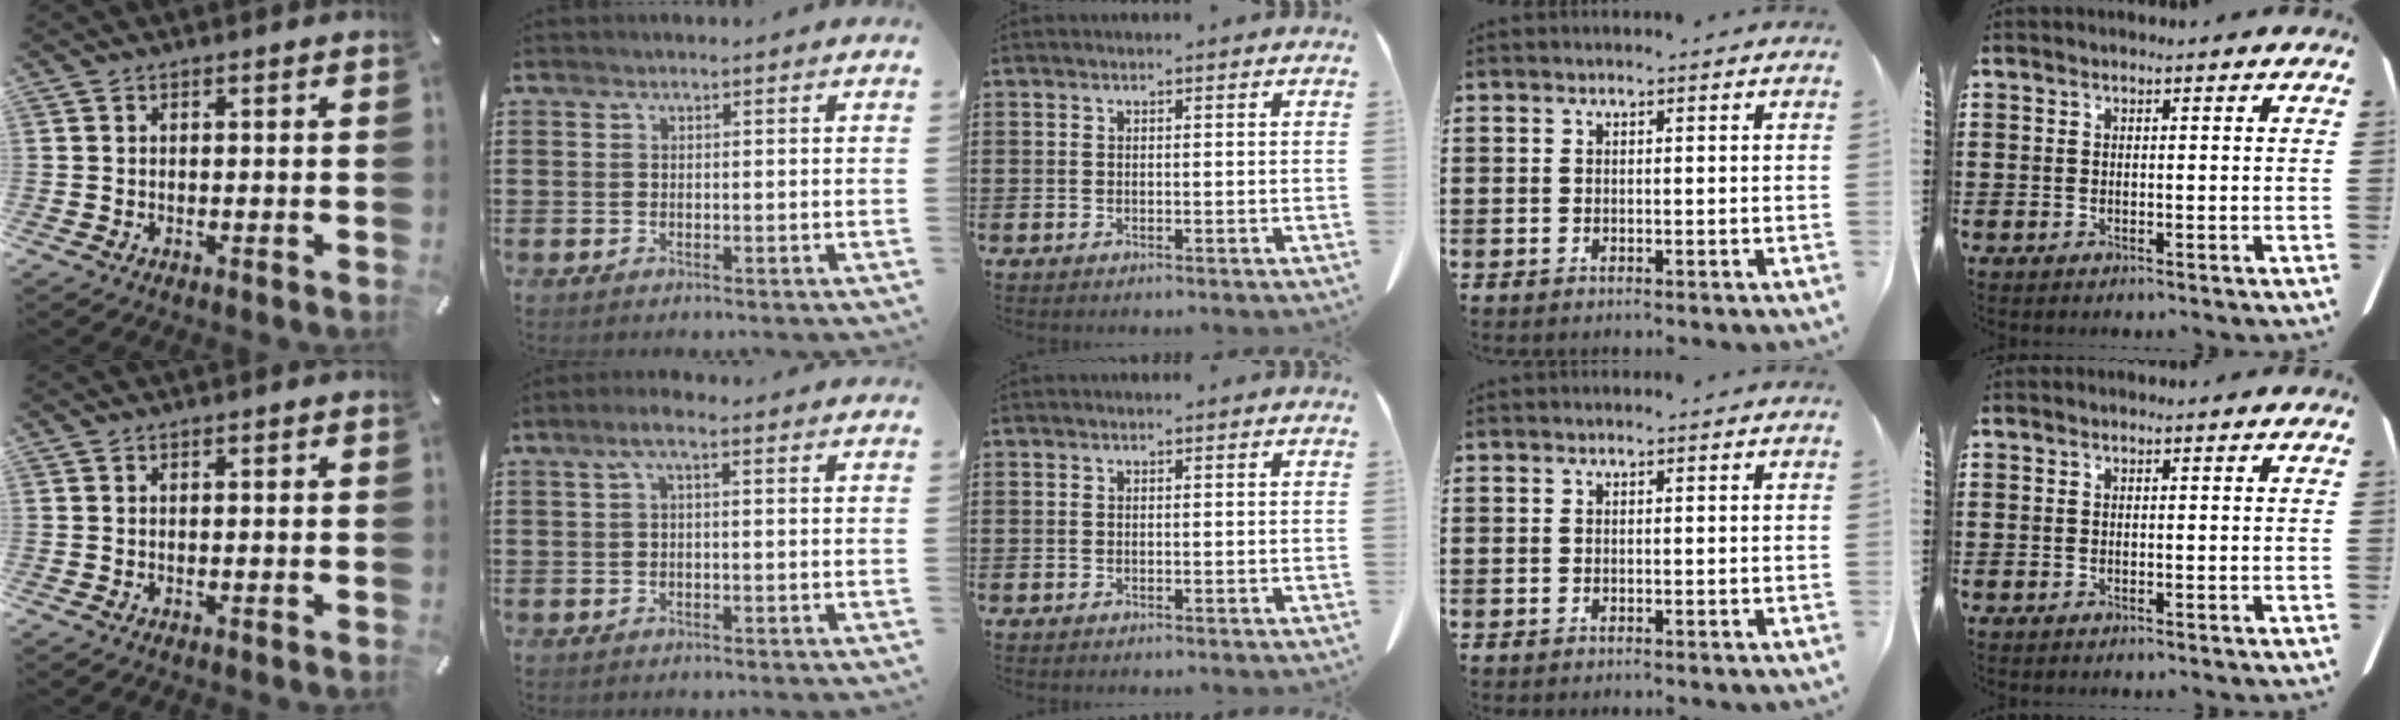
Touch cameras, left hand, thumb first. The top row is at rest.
{"index": {"total": 2.0, "force": [-0.4, 0.3, 1.9], "torque": [-0.035, 0.005, -0.010]}}